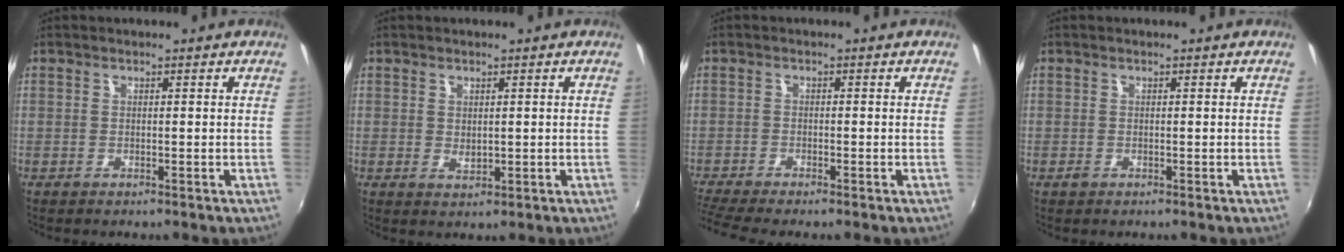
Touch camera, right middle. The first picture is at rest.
{"total": 1.6, "force": [0.3, 1.1, 1.1], "torque": [-0.015, 0.000, 0.007]}
{"total": 6.2, "force": [-5.4, 0.2, 3.1], "torque": [-0.084, -0.025, -0.094]}
{"total": 0.7, "force": [-0.5, 0.4, 0.3], "torque": [-0.005, -0.003, -0.012]}